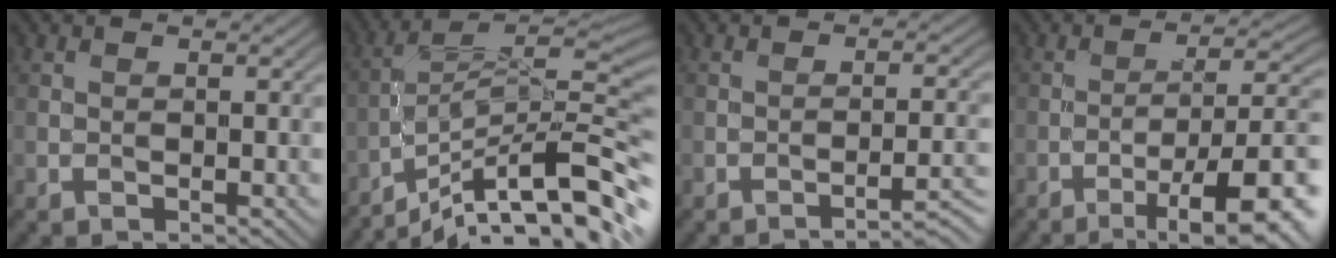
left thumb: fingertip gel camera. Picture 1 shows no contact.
{"total": 13.6, "force": [-8.4, 3.0, 10.3], "torque": [-0.189, 0.013, -0.142]}
{"total": 4.2, "force": [-2.9, 0.6, 2.9], "torque": [-0.042, 0.012, -0.048]}
{"total": 11.5, "force": [-5.7, 2.7, 9.6], "torque": [-0.148, 0.007, -0.079]}